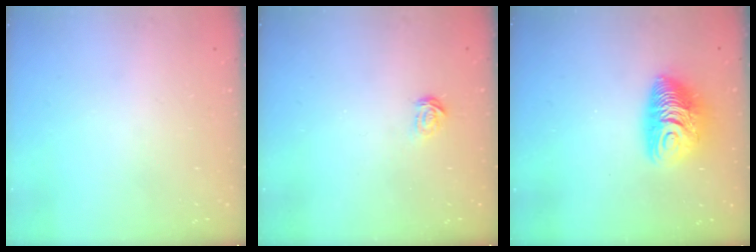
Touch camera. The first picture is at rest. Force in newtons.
{"total": 1.8, "press": 1.8, "slide": 0.2}
{"total": 11.3, "press": 11.3, "slide": 1.1}